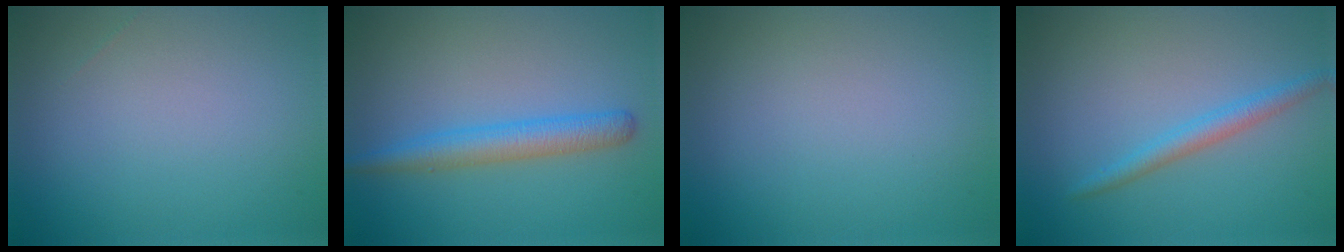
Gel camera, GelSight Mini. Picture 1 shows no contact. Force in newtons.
{"total": 3.2, "press": 3.2, "slide": 0.1}
{"total": 0.0}
{"total": 2.0, "press": 2.0, "slide": 0.1}